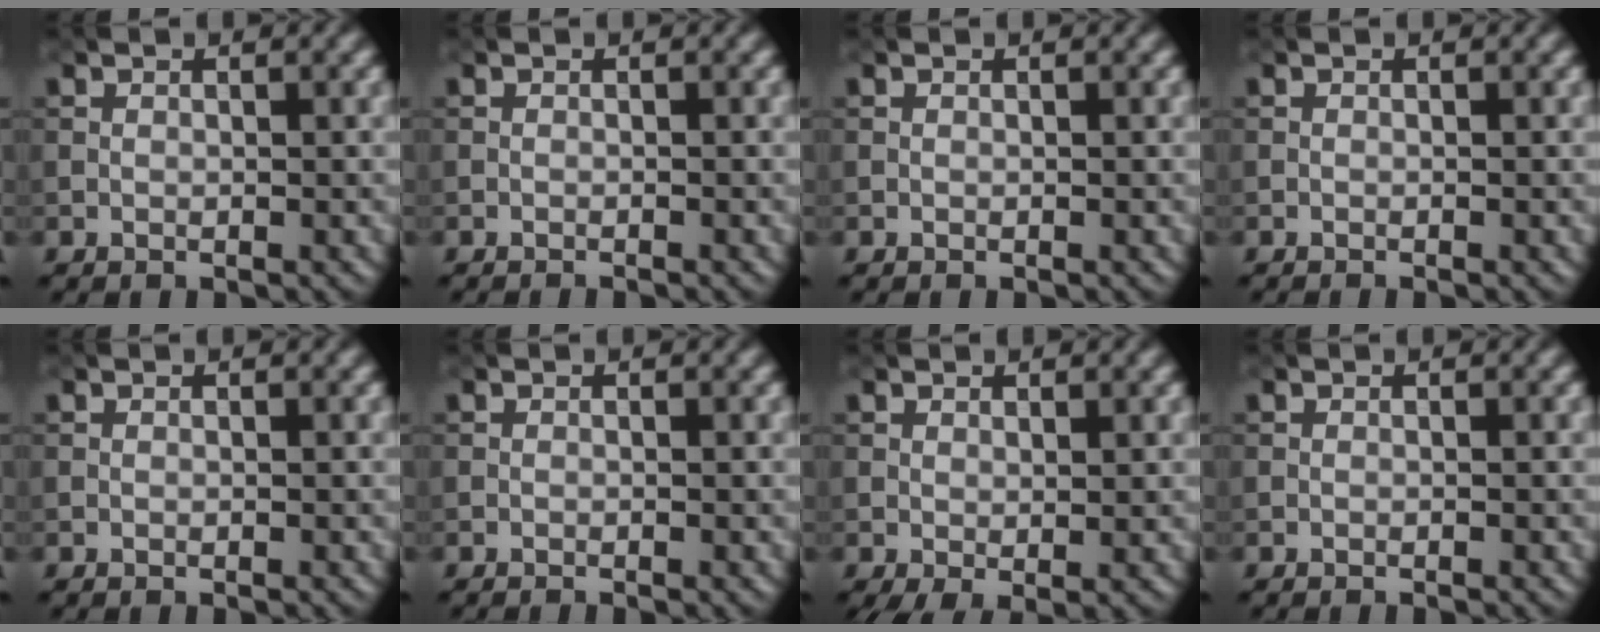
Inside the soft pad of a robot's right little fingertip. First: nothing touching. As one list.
[{"total": 1.0, "force": [-1.0, -0.1, 0.3], "torque": [-0.006, -0.009, -0.018]}, {"total": 0.0}, {"total": 0.7, "force": [-0.7, -0.1, 0.3], "torque": [-0.005, -0.006, -0.014]}, {"total": 0.0}, {"total": 1.0, "force": [-0.9, 0.0, 0.5], "torque": [-0.008, -0.009, -0.017]}, {"total": 1.4, "force": [0.1, 0.5, 1.3], "torque": [-0.030, -0.003, 0.005]}, {"total": 0.6, "force": [-0.6, -0.1, 0.1], "torque": [-0.004, -0.006, -0.013]}]